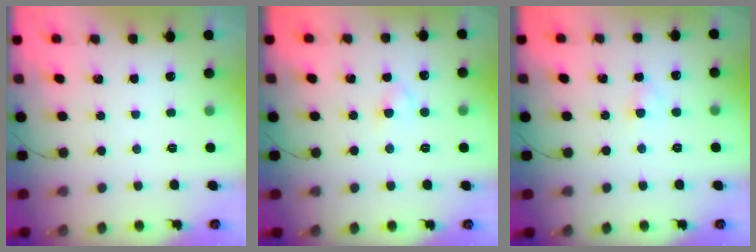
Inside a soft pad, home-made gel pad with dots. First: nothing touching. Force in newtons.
{"total": 2.5, "press": 2.3, "slide": 1.0}
{"total": 2.2, "press": 2.0, "slide": 1.0}